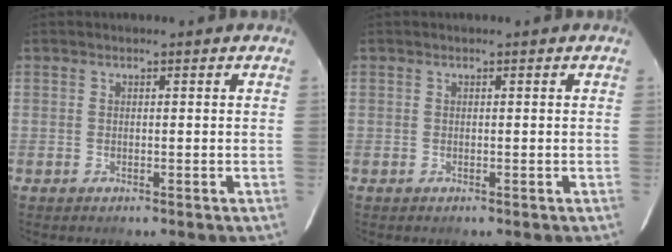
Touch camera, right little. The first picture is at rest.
{"total": 0.0}